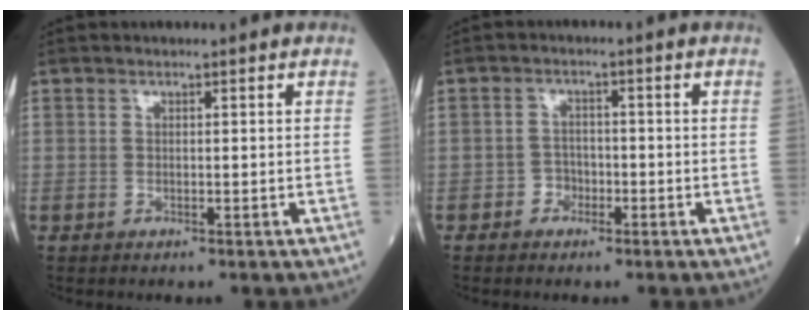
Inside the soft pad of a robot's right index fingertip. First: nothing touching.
{"total": 2.4, "force": [-1.3, 1.9, 0.7], "torque": [-0.006, 0.011, -0.027]}